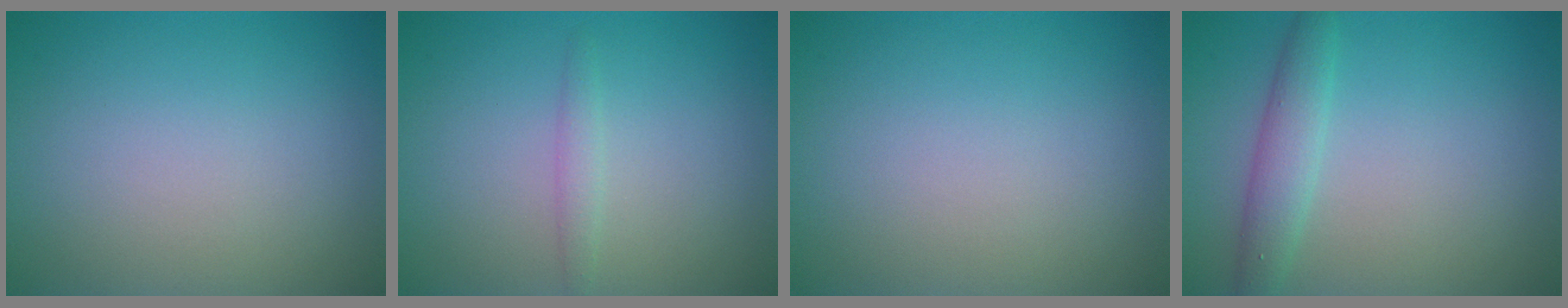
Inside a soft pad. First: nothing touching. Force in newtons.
{"total": 1.1, "press": 1.1, "slide": 0.0}
{"total": 0.0}
{"total": 2.6, "press": 2.6, "slide": 0.1}